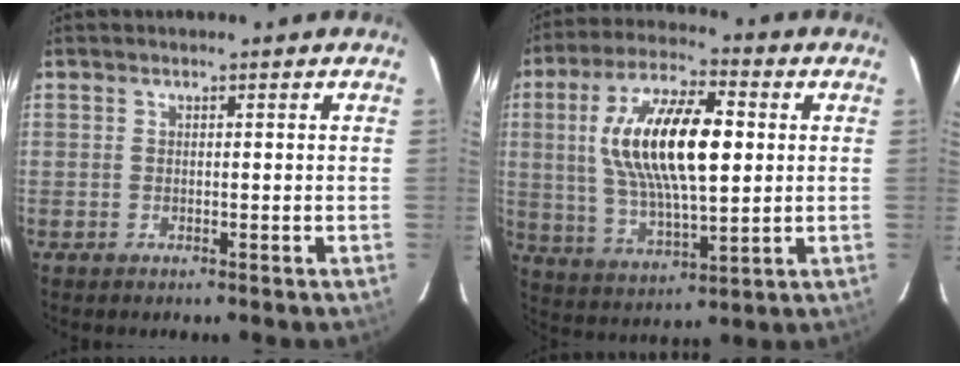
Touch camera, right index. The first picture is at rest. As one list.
[{"total": 18.7, "force": [3.0, 7.1, 17.0], "torque": [-0.319, 0.013, 0.059]}]